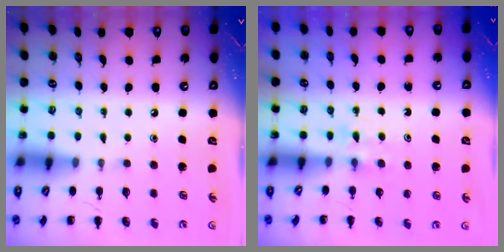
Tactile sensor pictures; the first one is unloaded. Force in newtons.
{"total": 4.7, "press": 4.4, "slide": 1.6}